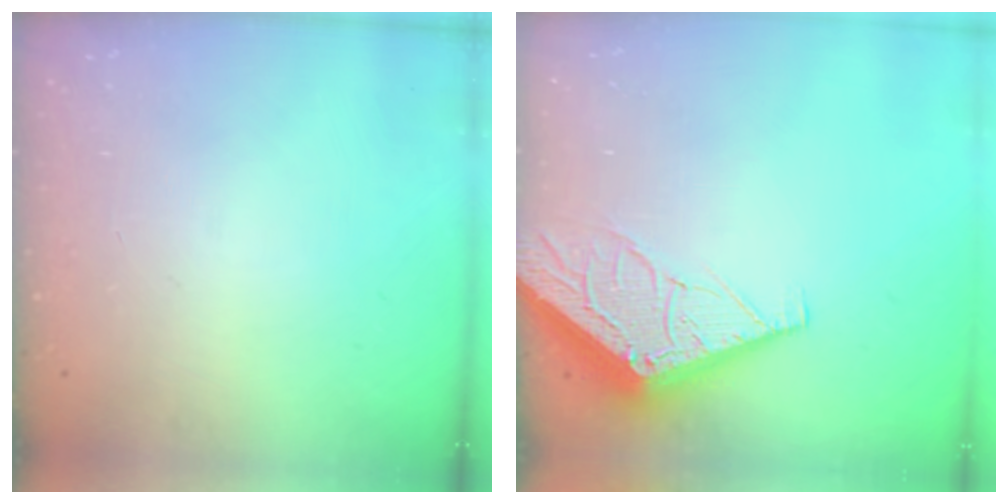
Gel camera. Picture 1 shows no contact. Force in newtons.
{"total": 6.2, "press": 6.2, "slide": 0.6}